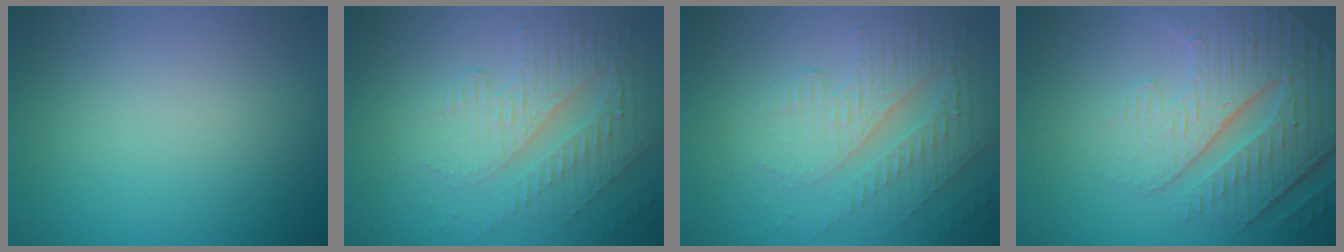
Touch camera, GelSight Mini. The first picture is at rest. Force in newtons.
{"total": 5.6, "press": 3.2, "slide": 4.5}
{"total": 5.6, "press": 3.2, "slide": 4.5}
{"total": 7.4, "press": 5.6, "slide": 4.8}